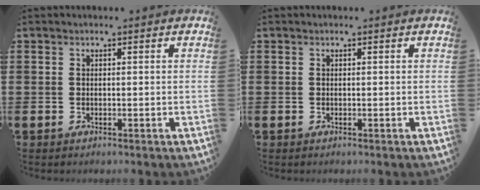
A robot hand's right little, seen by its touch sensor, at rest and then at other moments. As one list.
[{"total": 0.0}]